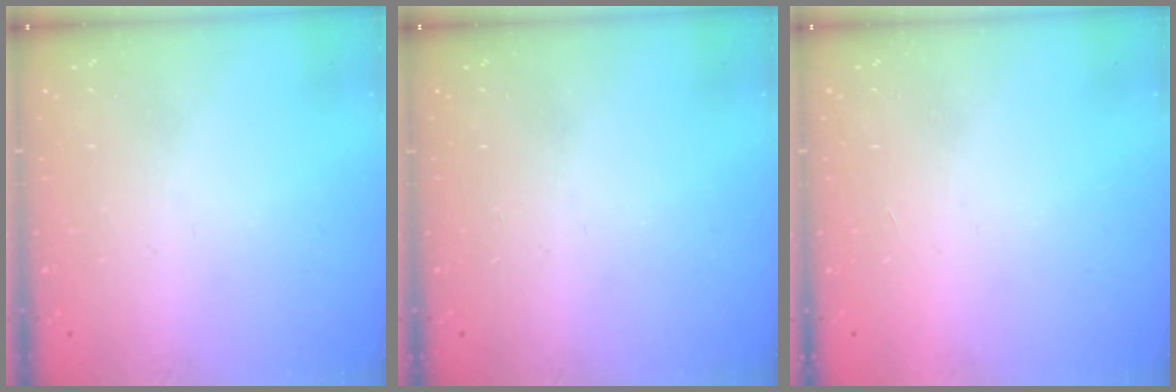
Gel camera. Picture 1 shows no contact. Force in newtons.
{"total": 0.0}
{"total": 1.7, "press": 1.7, "slide": 0.1}